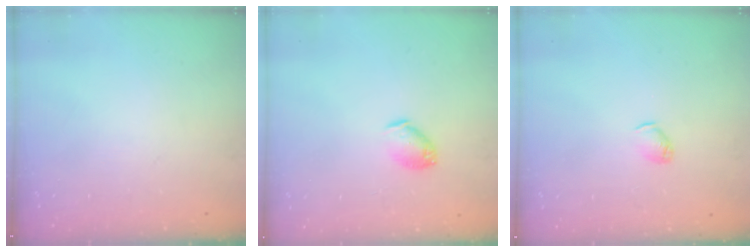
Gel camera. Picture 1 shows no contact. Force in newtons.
{"total": 6.4, "press": 6.4, "slide": 0.3}
{"total": 2.9, "press": 2.9, "slide": 0.5}